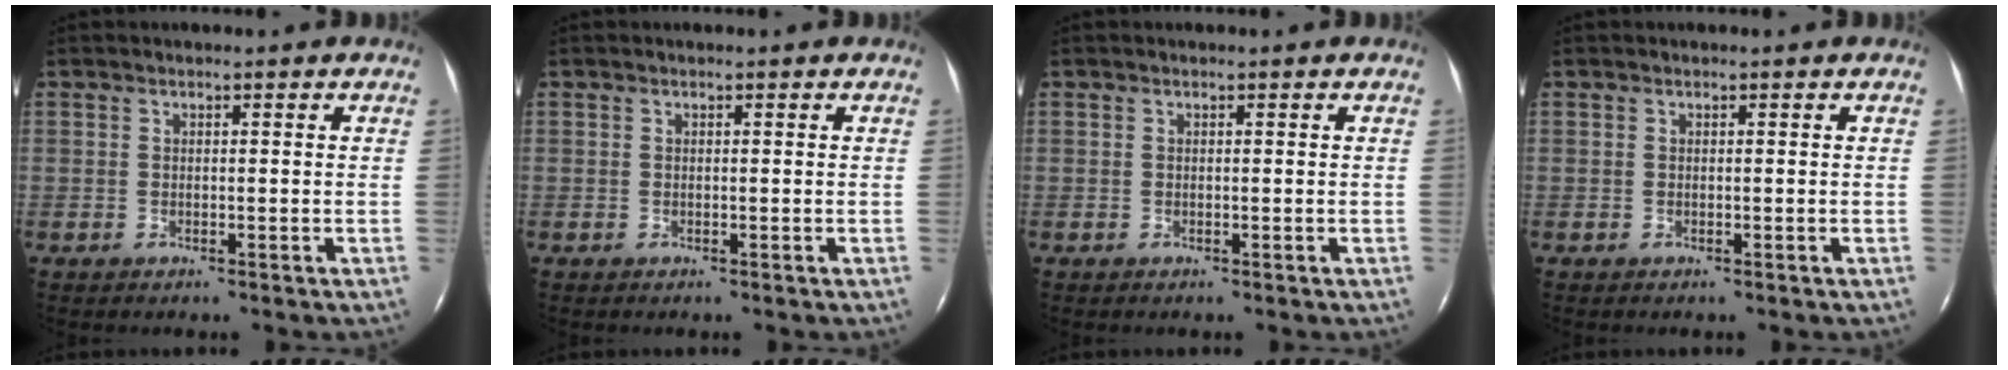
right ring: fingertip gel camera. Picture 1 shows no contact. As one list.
[{"total": 0.0}, {"total": 0.0}, {"total": 0.0}]